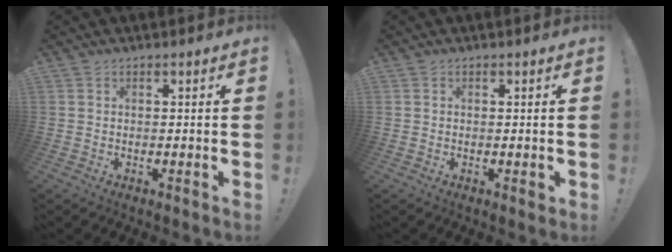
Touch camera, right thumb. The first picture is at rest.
{"total": 0.7, "force": [0.2, 0.5, 0.5], "torque": [0.001, -0.002, 0.003]}